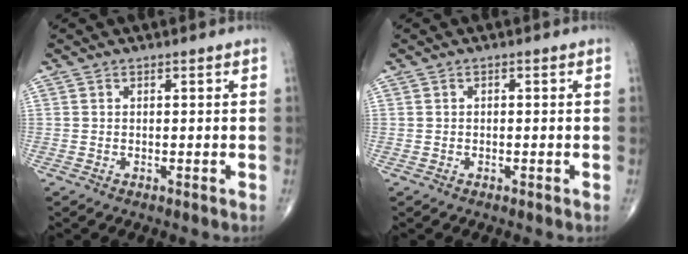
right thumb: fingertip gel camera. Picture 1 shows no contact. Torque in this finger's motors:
{"motor_torque": [2.86, 2.15, -0.19, -0.30, 0.01]}